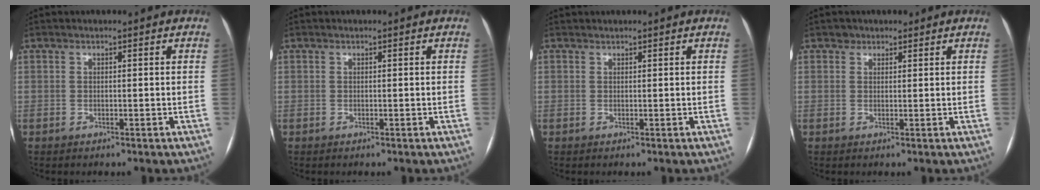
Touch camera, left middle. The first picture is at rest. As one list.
[{"total": 0.0}, {"total": 2.0, "force": [-0.4, -1.6, -1.1], "torque": [0.015, 0.000, -0.001]}, {"total": 1.4, "force": [0.9, 1.0, 0.0], "torque": [0.010, 0.002, 0.008]}]